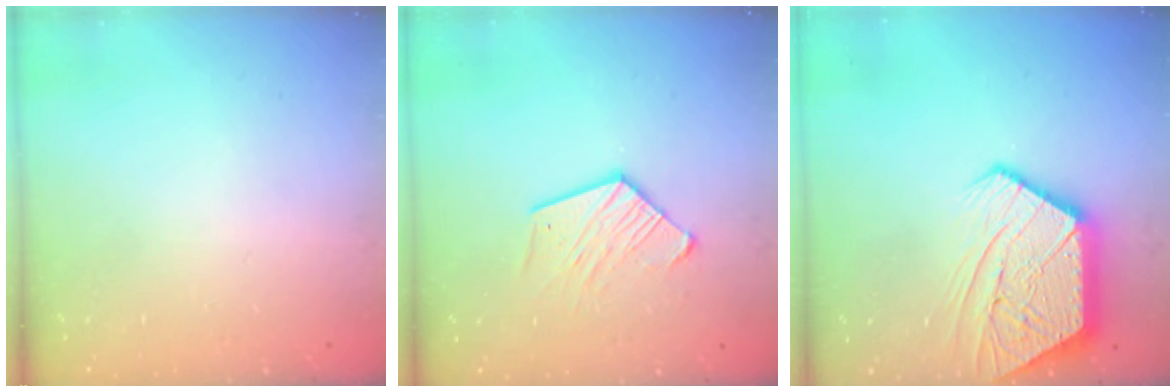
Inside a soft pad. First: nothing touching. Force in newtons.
{"total": 10.3, "press": 10.2, "slide": 0.7}
{"total": 16.0, "press": 16.0, "slide": 0.9}